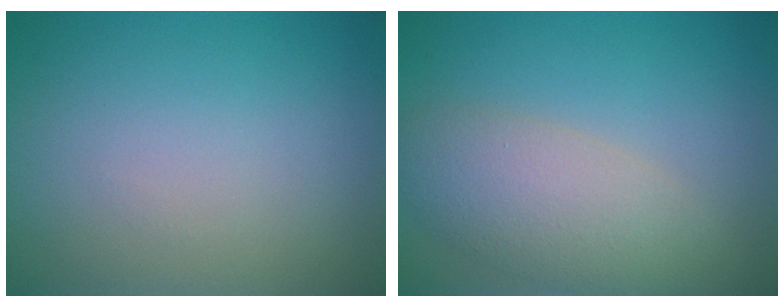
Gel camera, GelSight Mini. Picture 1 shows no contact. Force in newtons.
{"total": 5.2, "press": 5.2, "slide": 0.5}